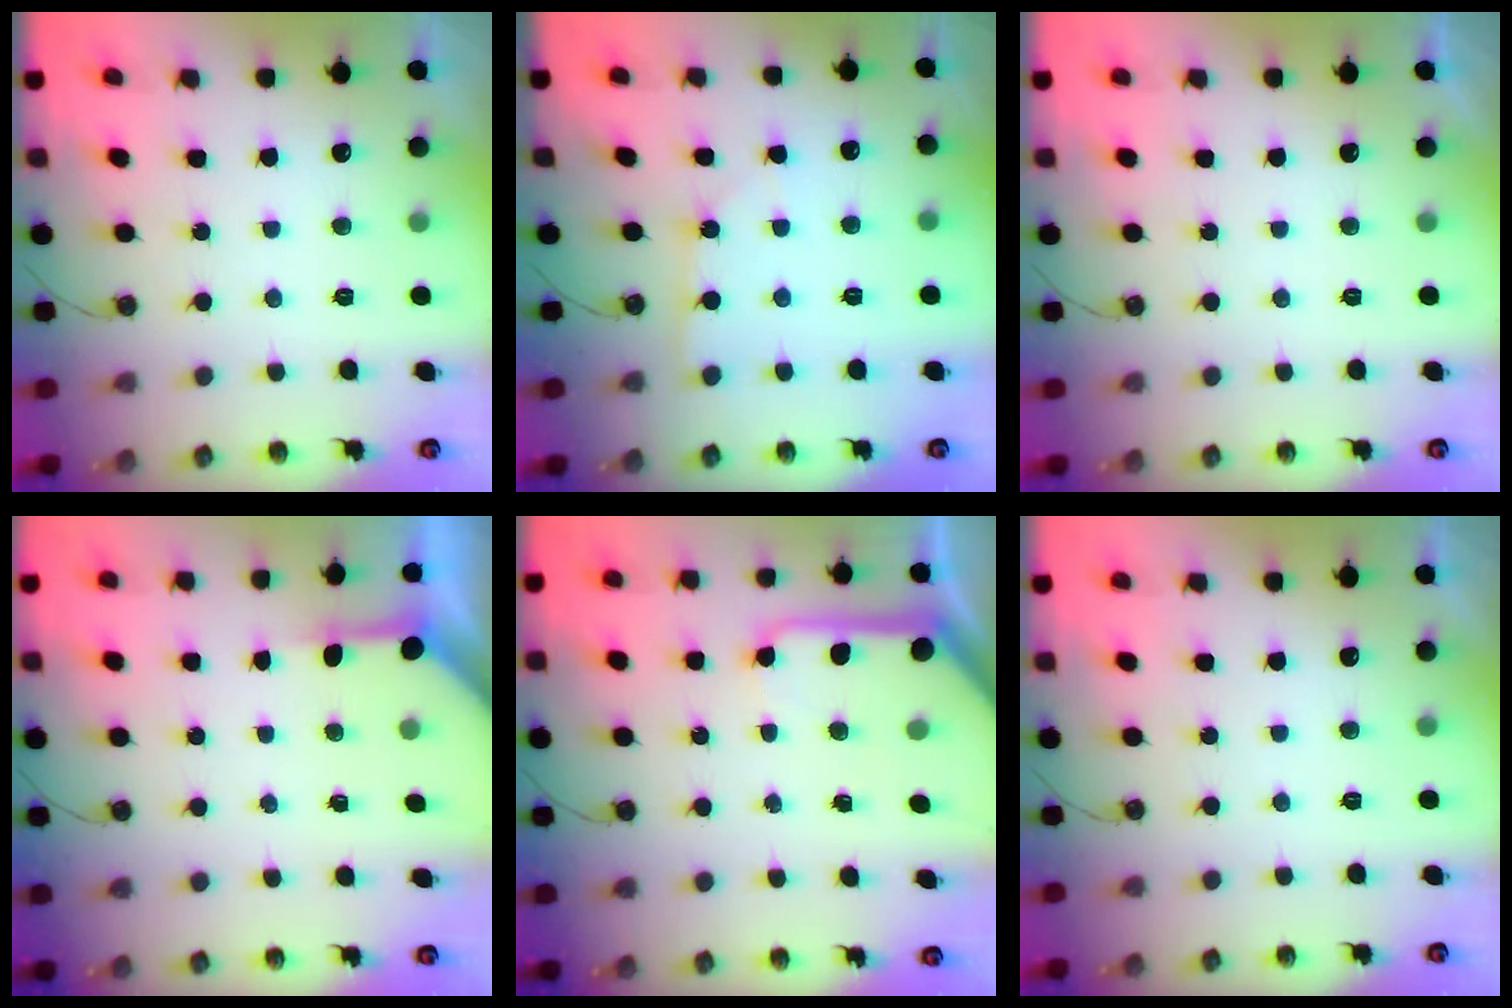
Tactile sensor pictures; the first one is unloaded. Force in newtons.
{"total": 2.4, "press": 2.4, "slide": 0.2}
{"total": 0.0}
{"total": 3.8, "press": 3.7, "slide": 0.2}
{"total": 11.1, "press": 11.0, "slide": 1.3}
{"total": 0.0}